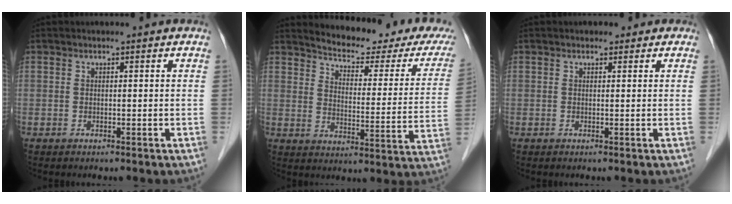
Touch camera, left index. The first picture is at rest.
{"total": 18.7, "force": [16.7, 3.3, 7.6], "torque": [-0.095, -0.044, 0.197]}
{"total": 1.1, "force": [0.6, 0.9, 0.2], "torque": [0.003, 0.004, 0.003]}